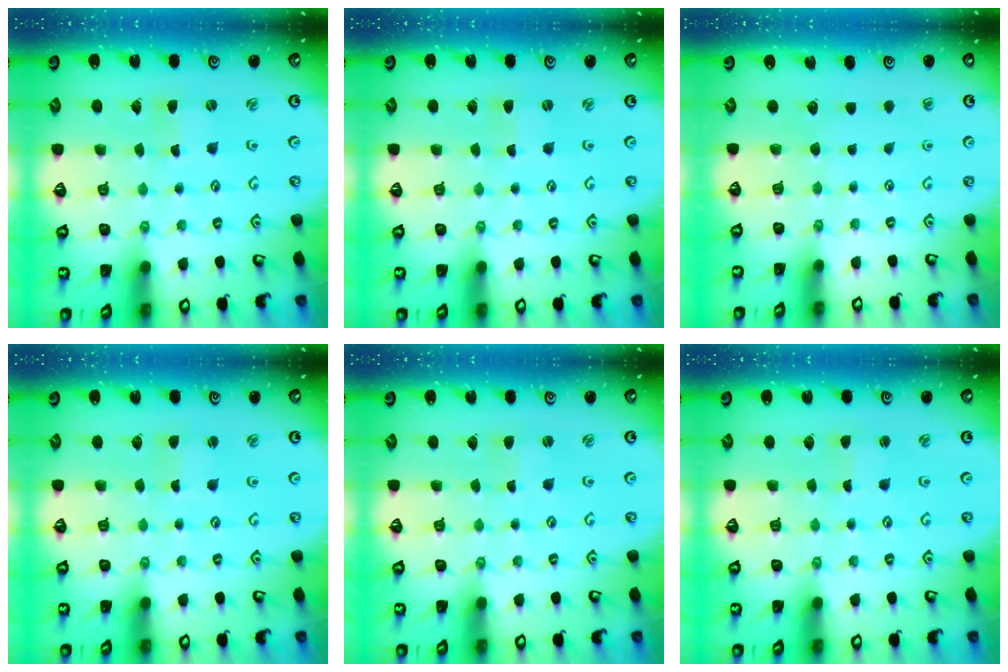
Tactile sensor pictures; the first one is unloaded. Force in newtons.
{"total": 1.2, "press": 1.2, "slide": 0.4}
{"total": 0.0}
{"total": 1.3, "press": 1.2, "slide": 0.1}
{"total": 1.1, "press": 1.0, "slide": 0.2}
{"total": 1.1, "press": 1.1, "slide": 0.2}